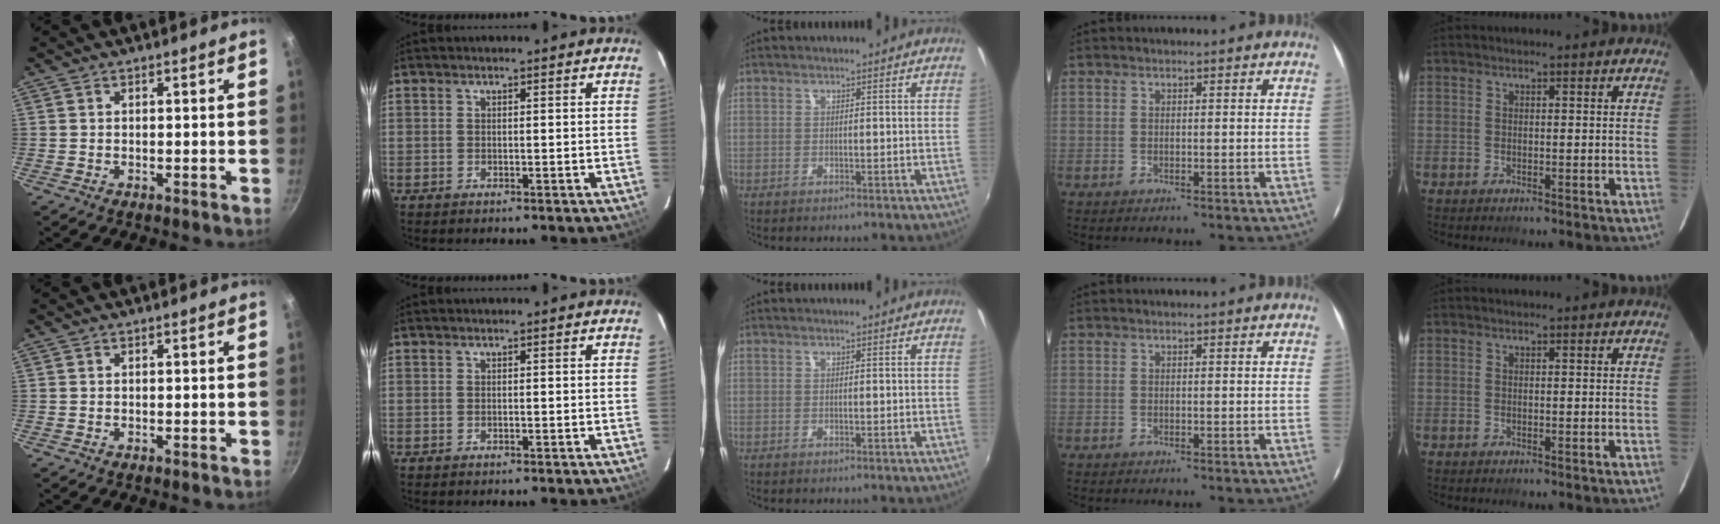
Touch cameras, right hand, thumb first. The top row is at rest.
{}